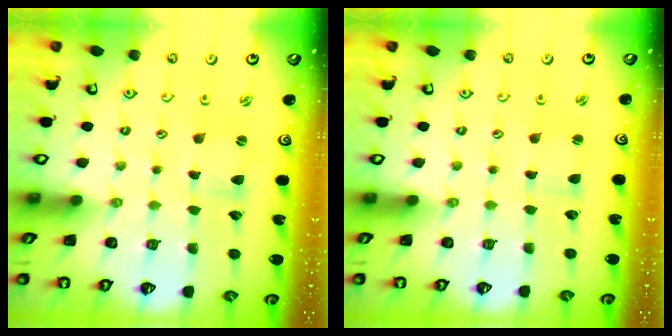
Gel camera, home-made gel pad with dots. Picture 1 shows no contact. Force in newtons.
{"total": 1.8, "press": 1.8, "slide": 0.3}